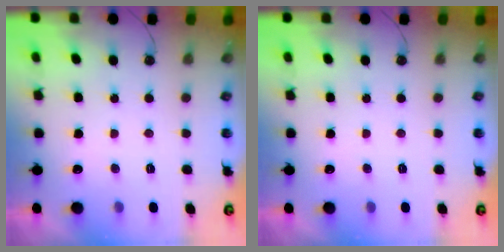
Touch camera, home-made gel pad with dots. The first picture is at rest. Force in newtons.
{"total": 0.0}